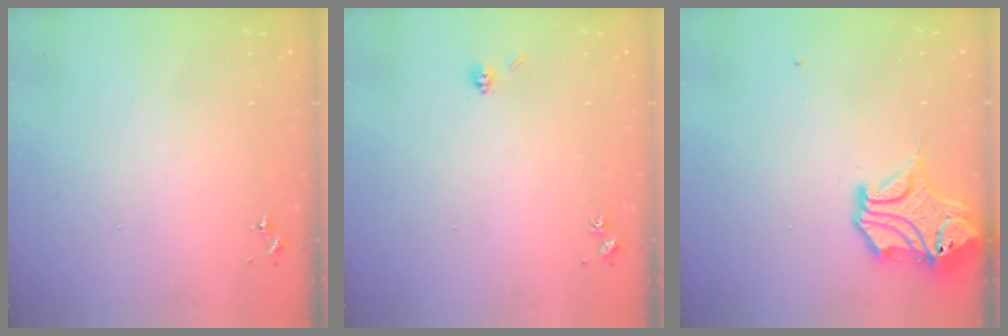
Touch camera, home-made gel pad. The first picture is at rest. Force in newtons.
{"total": 4.6, "press": 4.4, "slide": 1.2}
{"total": 14.5, "press": 14.4, "slide": 2.2}